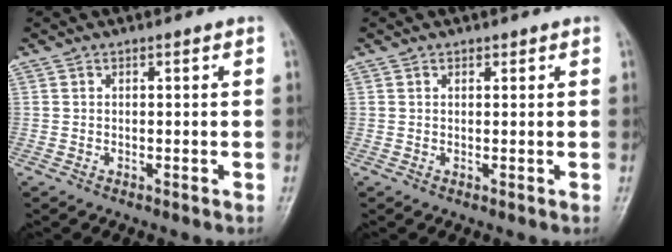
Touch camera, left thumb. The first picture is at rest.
{"total": 0.7, "force": [0.5, 0.4, 0.1], "torque": [0.004, -0.003, 0.005]}